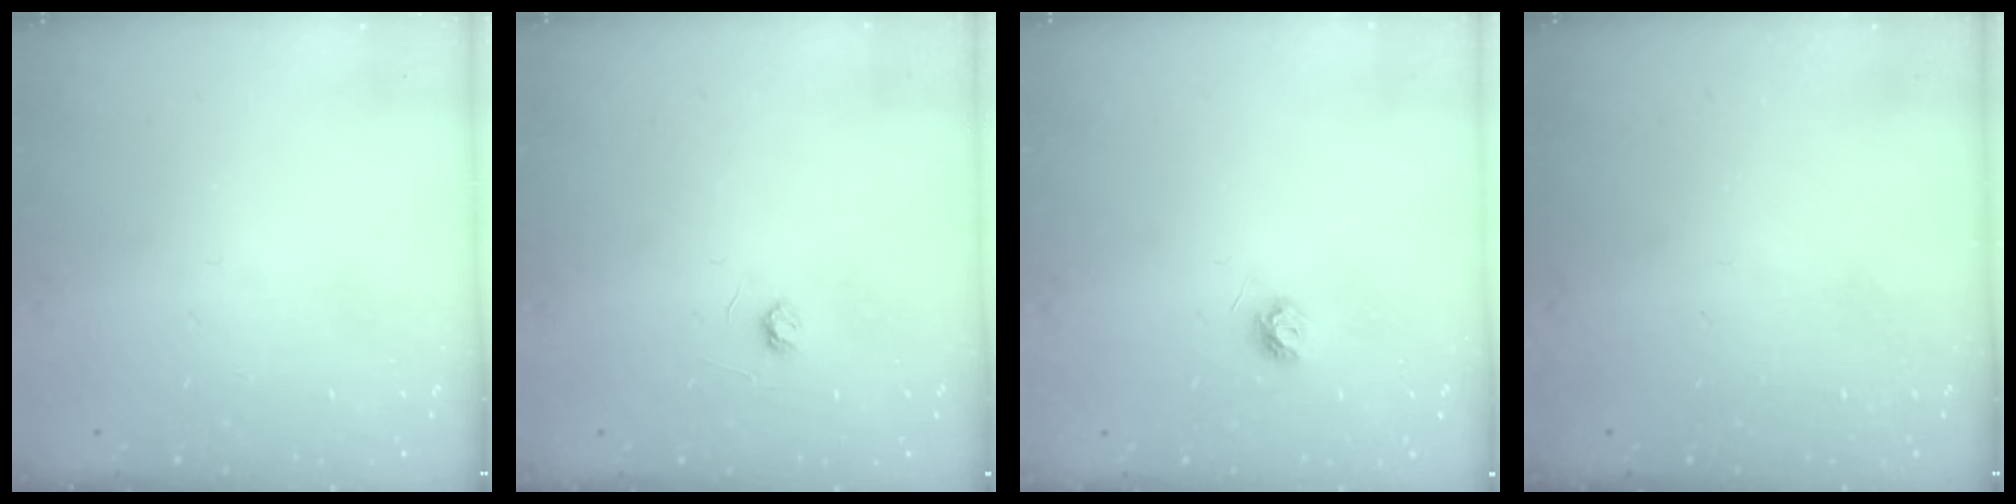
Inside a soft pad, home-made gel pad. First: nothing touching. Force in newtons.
{"total": 2.6, "press": 2.6, "slide": 0.3}
{"total": 3.9, "press": 3.8, "slide": 0.7}
{"total": 0.0}